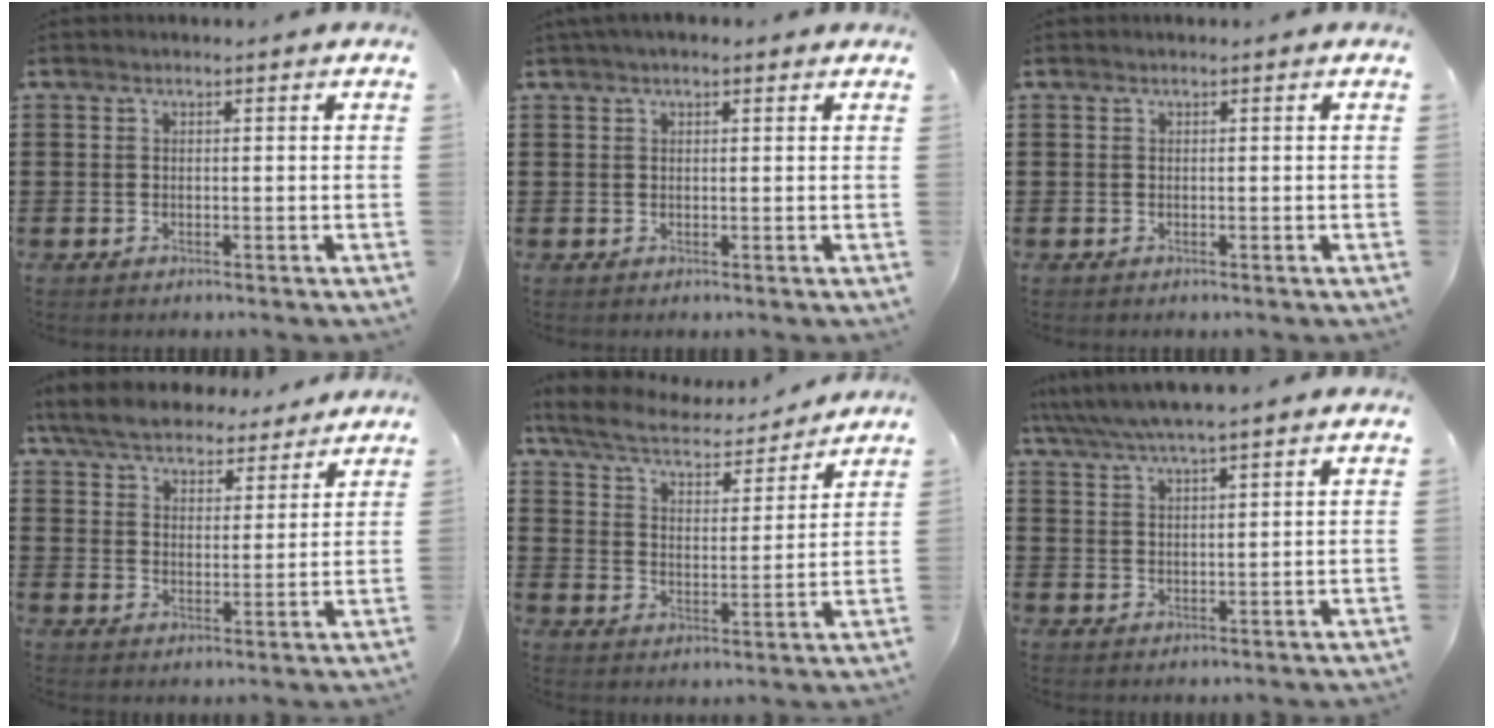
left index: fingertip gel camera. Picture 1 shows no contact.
{"total": 1.4, "force": [0.9, 0.6, 0.9], "torque": [-0.019, 0.005, 0.016]}
{"total": 0.0}
{"total": 6.2, "force": [5.9, 1.3, 1.4], "torque": [-0.058, -0.028, 0.105]}
{"total": 5.7, "force": [5.2, 0.8, 2.0], "torque": [-0.066, -0.034, 0.086]}
{"total": 4.9, "force": [4.4, 0.1, 2.2], "torque": [-0.056, -0.016, 0.076]}